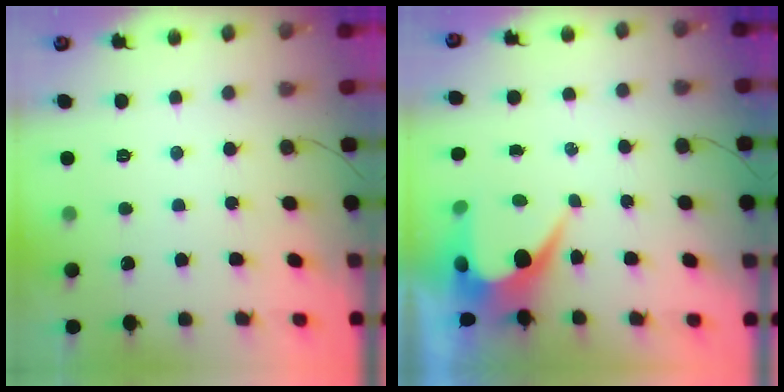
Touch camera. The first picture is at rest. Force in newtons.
{"total": 8.5, "press": 8.4, "slide": 0.6}